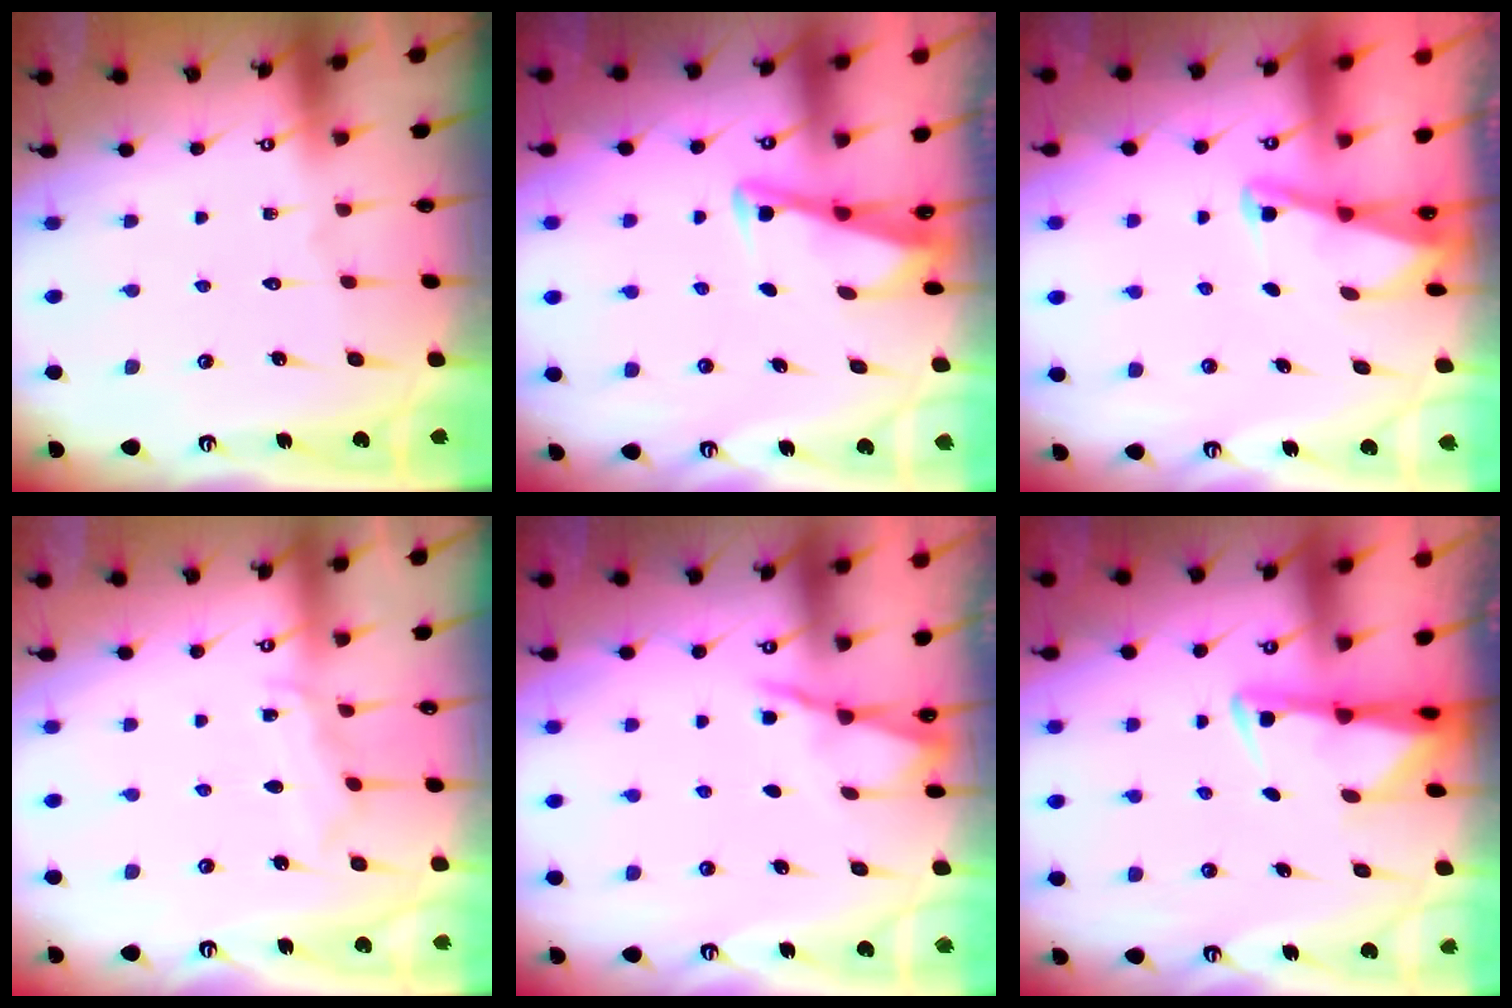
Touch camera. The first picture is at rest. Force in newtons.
{"total": 3.4, "press": 3.4, "slide": 0.4}
{"total": 2.1, "press": 2.1, "slide": 0.4}
{"total": 5.4, "press": 5.3, "slide": 0.7}
{"total": 2.8, "press": 2.8, "slide": 0.4}
{"total": 2.9, "press": 2.8, "slide": 0.6}